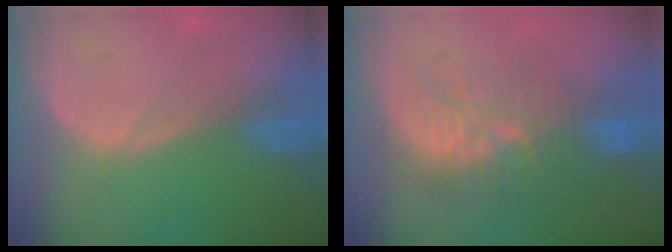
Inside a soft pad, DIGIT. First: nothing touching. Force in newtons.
{"total": 9.5, "press": 9.1, "slide": 2.8}